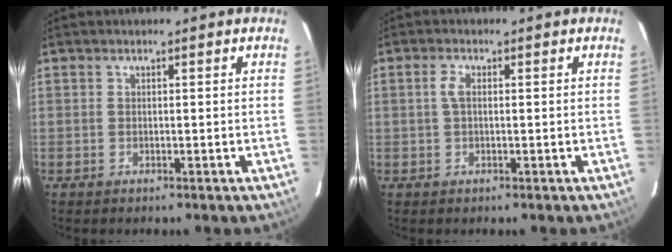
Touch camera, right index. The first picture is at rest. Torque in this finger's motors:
{"motor_torque": [0.21, 0.00, 0.15, 0.05]}